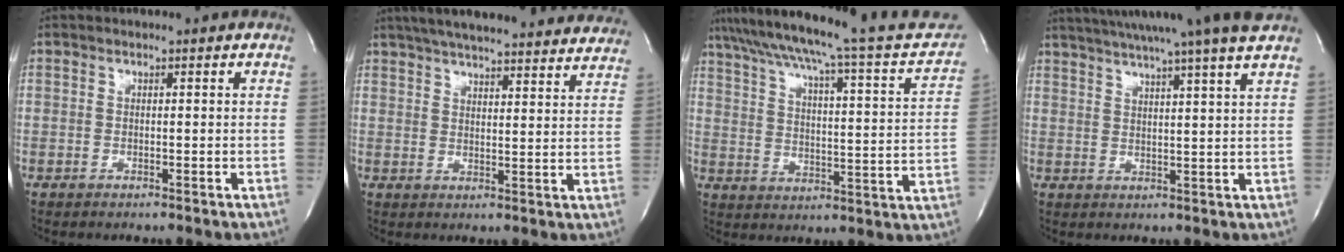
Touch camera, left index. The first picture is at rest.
{"total": 28.2, "force": [25.4, 4.3, 11.6], "torque": [-0.192, -0.011, 0.315]}
{"total": 28.1, "force": [24.8, 2.2, 12.9], "torque": [-0.199, -0.028, 0.318]}
{"total": 17.8, "force": [15.2, -2.0, 9.0], "torque": [-0.154, -0.012, 0.205]}